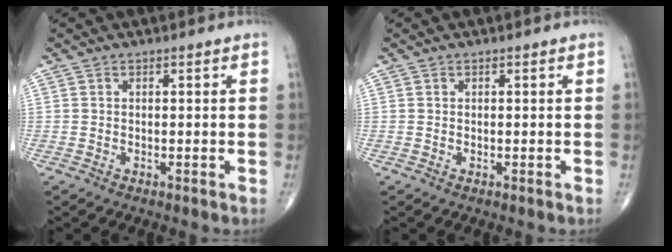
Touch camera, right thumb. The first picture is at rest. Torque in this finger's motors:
{"motor_torque": [-0.70, -0.29, -0.07, -0.14, -0.01]}